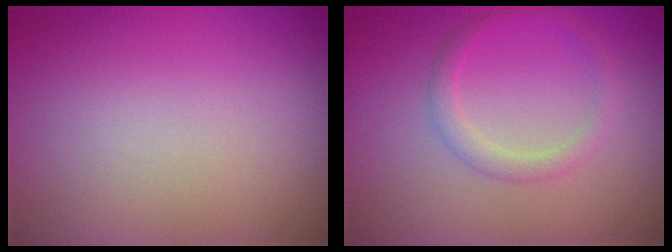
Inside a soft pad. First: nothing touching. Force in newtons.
{"total": 1.7, "press": 1.7, "slide": 0.0}